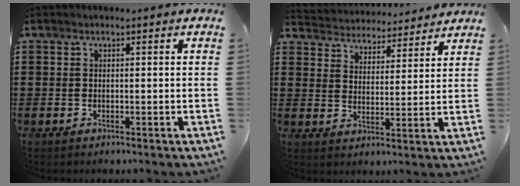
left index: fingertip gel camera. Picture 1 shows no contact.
{"total": 4.0, "force": [3.9, 0.2, -0.7], "torque": [-0.011, -0.030, 0.064]}